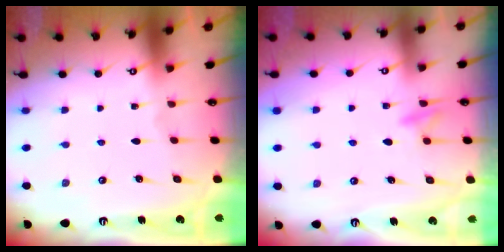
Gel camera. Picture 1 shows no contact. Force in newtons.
{"total": 8.1, "press": 8.0, "slide": 0.8}